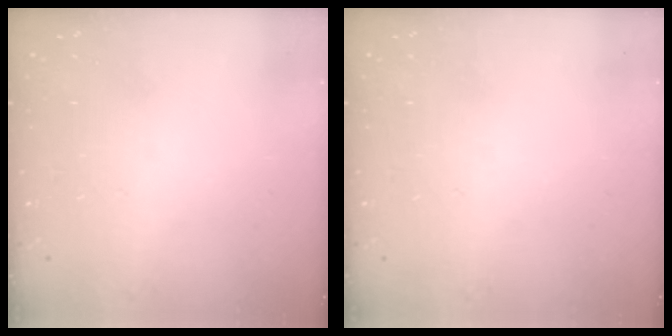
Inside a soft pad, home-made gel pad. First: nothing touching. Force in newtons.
{"total": 0.0}